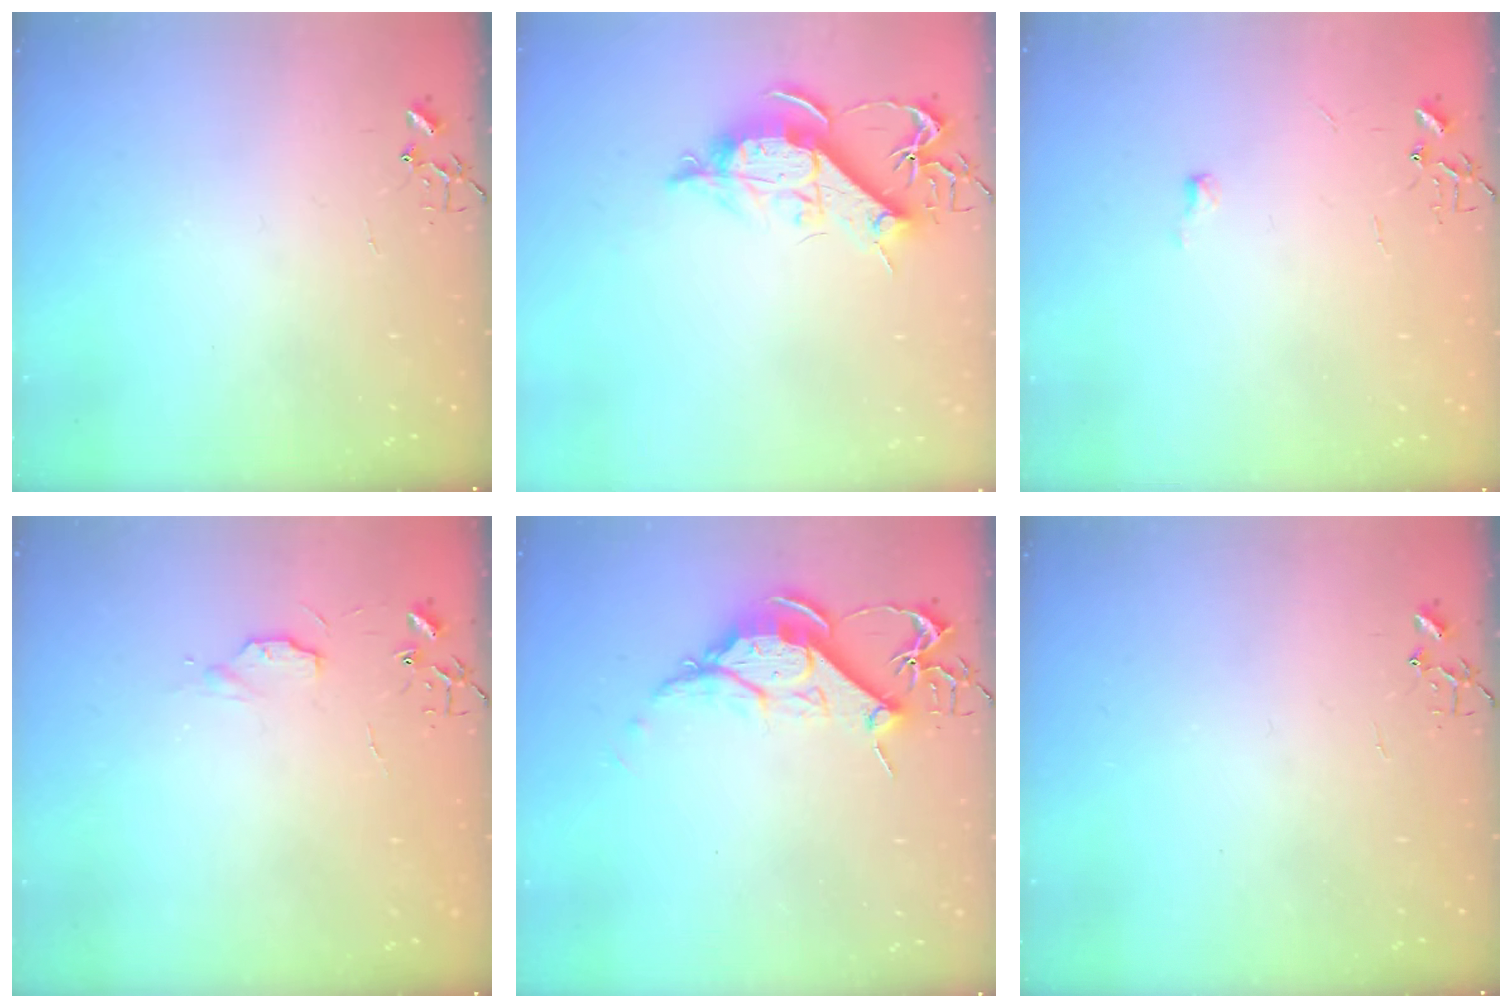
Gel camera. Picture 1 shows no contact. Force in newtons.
{"total": 10.9, "press": 10.9, "slide": 0.8}
{"total": 3.5, "press": 3.5, "slide": 0.5}
{"total": 4.3, "press": 4.2, "slide": 0.7}
{"total": 13.0, "press": 13.0, "slide": 0.7}
{"total": 0.0}